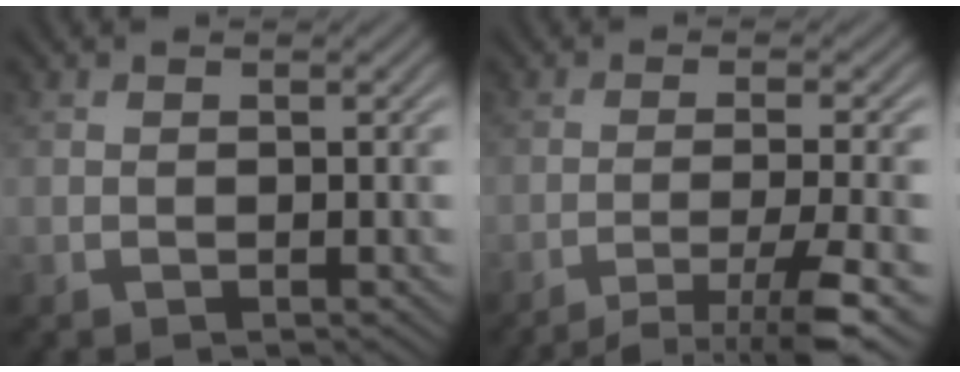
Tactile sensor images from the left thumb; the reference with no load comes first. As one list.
[{"total": 8.0, "force": [-5.2, 0.9, 6.0], "torque": [-0.095, 0.011, -0.087]}]